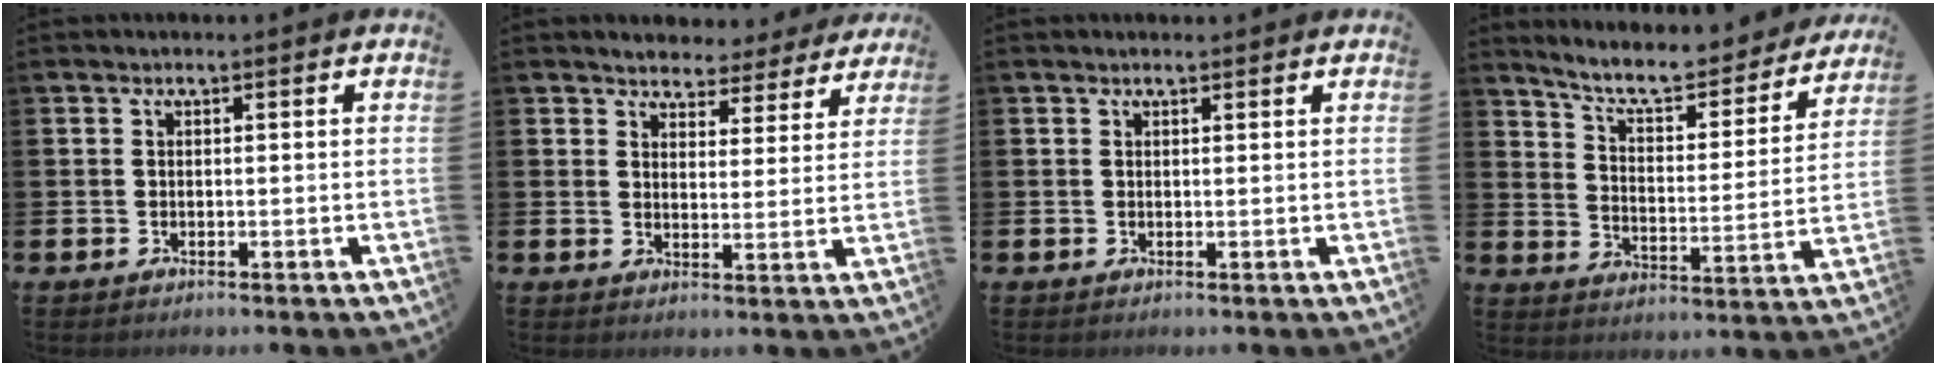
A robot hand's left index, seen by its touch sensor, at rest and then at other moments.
{"total": 4.0, "force": [3.8, 1.3, 0.0], "torque": [-0.017, -0.025, 0.065]}
{"total": 0.6, "force": [0.6, 0.1, 0.1], "torque": [0.006, -0.003, 0.009]}
{"total": 8.1, "force": [7.4, 1.8, 2.8], "torque": [-0.077, -0.056, 0.124]}